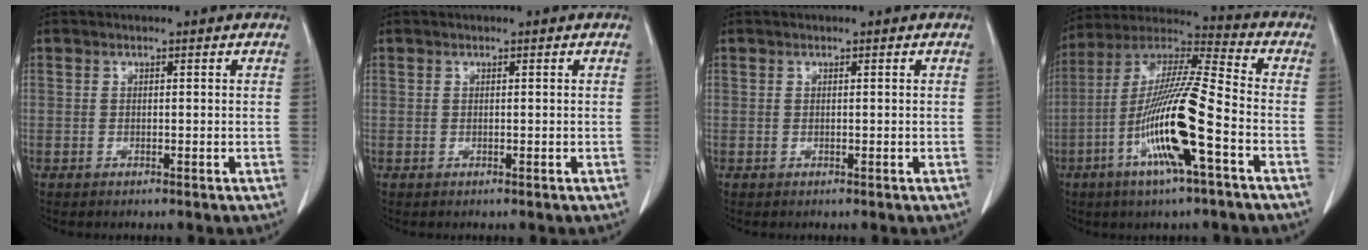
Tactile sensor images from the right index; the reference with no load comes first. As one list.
[{"total": 0.0}, {"total": 0.0}, {"total": 17.7, "force": [-5.9, 1.2, 16.6], "torque": [-0.333, -0.008, -0.111]}]